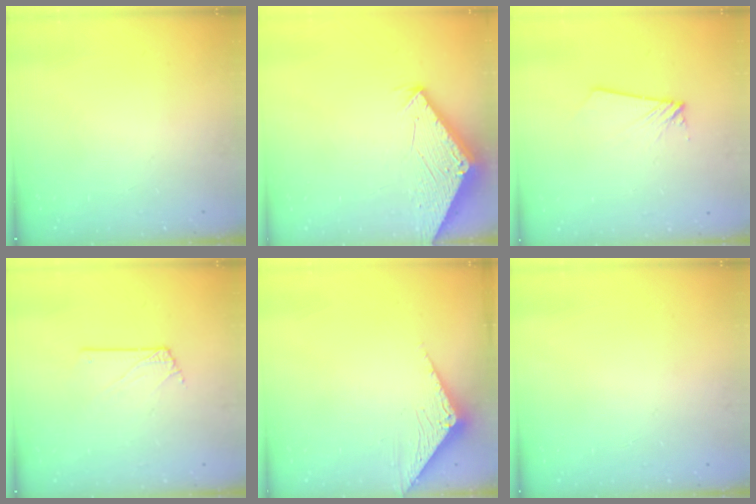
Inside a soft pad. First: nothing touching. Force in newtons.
{"total": 2.8, "press": 2.8, "slide": 0.1}
{"total": 1.8, "press": 1.8, "slide": 0.1}
{"total": 1.6, "press": 1.6, "slide": 0.2}
{"total": 3.4, "press": 3.4, "slide": 0.3}
{"total": 0.0}